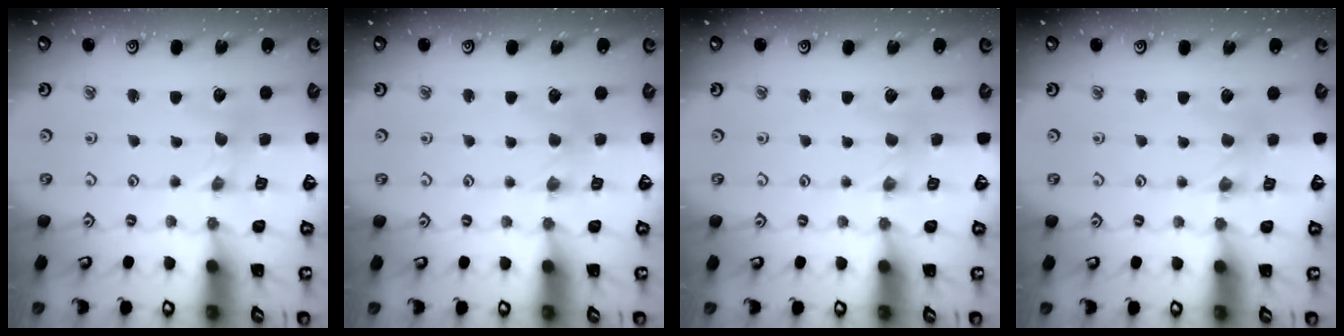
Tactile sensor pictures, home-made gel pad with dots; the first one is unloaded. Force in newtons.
{"total": 2.6, "press": 2.6, "slide": 0.3}
{"total": 1.4, "press": 1.4, "slide": 0.2}
{"total": 0.0}